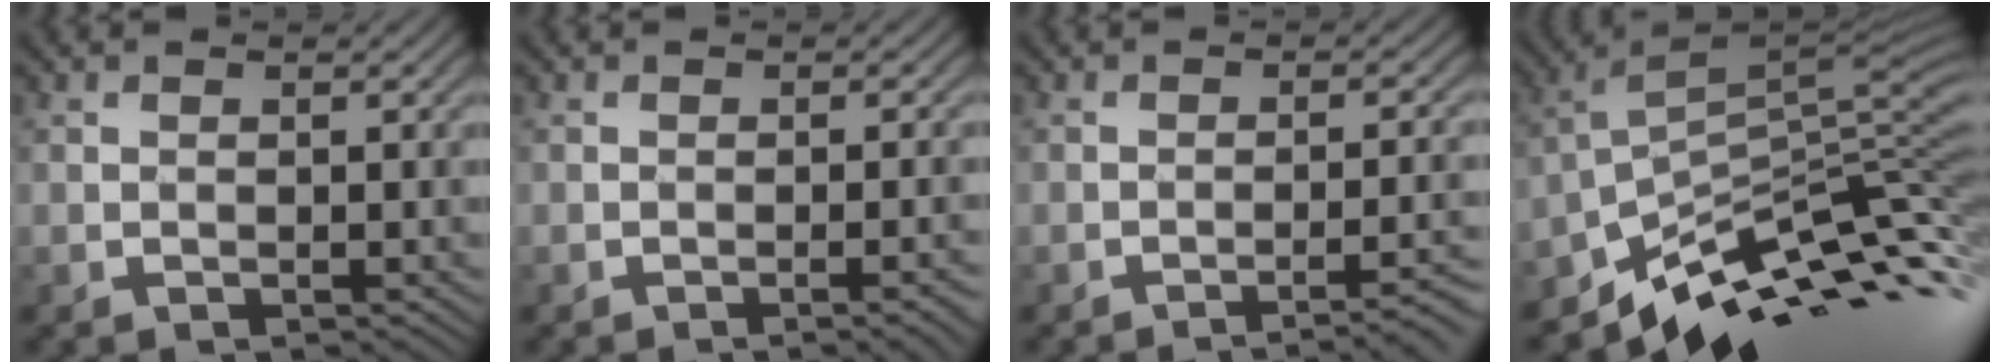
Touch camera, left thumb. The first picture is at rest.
{"total": 3.1, "force": [-1.3, 0.6, 2.7], "torque": [-0.032, 0.012, -0.024]}
{"total": 5.4, "force": [-3.2, 1.0, 4.2], "torque": [-0.054, 0.011, -0.049]}
{"total": 10.7, "force": [-6.0, 4.1, 7.8], "torque": [-0.149, 0.008, -0.110]}